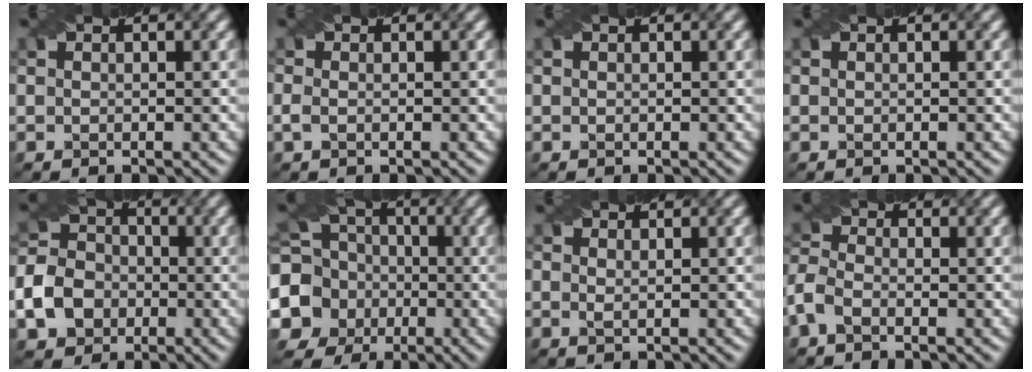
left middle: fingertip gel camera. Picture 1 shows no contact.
{"total": 0.8, "force": [-0.5, 0.3, 0.4], "torque": [-0.012, -0.002, -0.009]}
{"total": 0.0}
{"total": 0.0}
{"total": 5.6, "force": [-2.2, 4.7, 2.3], "torque": [-0.047, 0.003, -0.049]}
{"total": 11.3, "force": [-2.0, 10.3, 4.2], "torque": [-0.105, -0.009, -0.061]}
{"total": 0.6, "force": [0.3, 0.1, 0.5], "torque": [-0.013, -0.002, 0.005]}
{"total": 2.4, "force": [-1.6, 1.2, 1.4], "torque": [-0.034, 0.003, -0.042]}